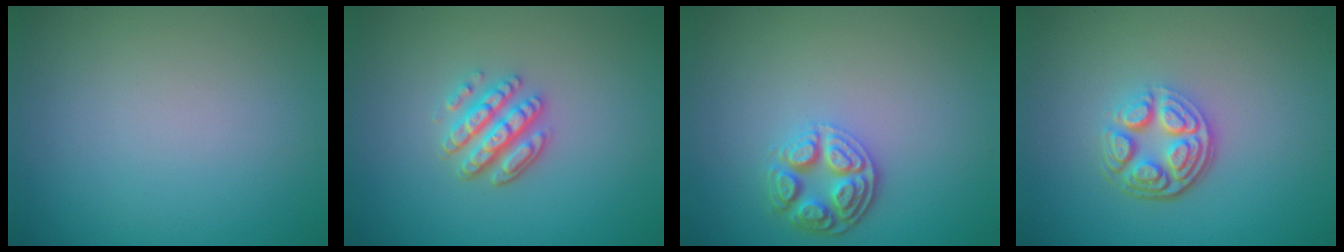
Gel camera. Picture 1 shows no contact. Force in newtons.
{"total": 3.5, "press": 3.0, "slide": 1.7}
{"total": 3.7, "press": 3.1, "slide": 2.0}
{"total": 4.7, "press": 3.4, "slide": 3.1}